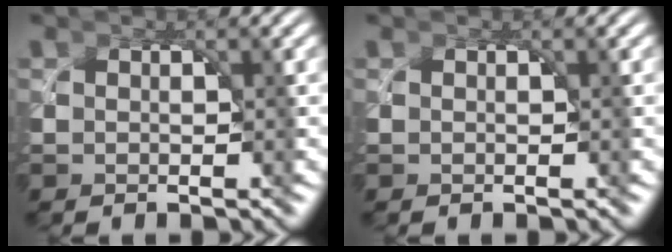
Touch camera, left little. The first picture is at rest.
{"total": 0.0}